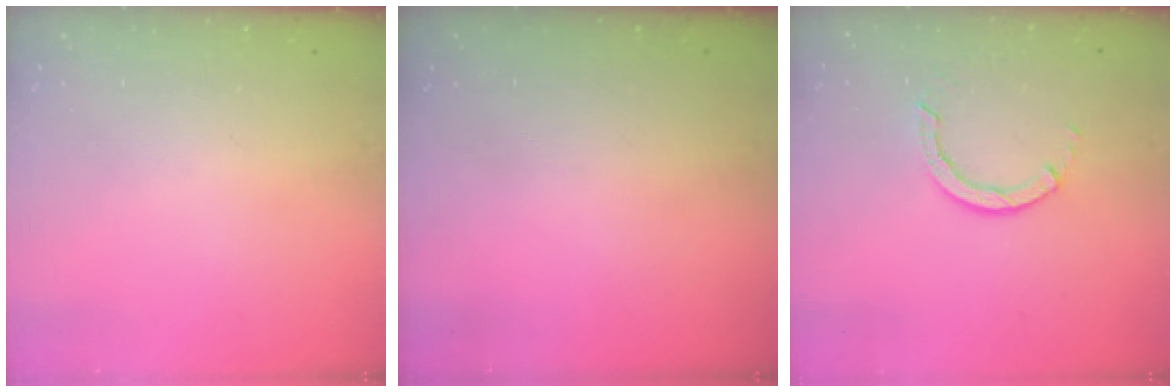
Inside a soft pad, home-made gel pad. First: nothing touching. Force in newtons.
{"total": 0.0}
{"total": 2.8, "press": 2.8, "slide": 0.2}